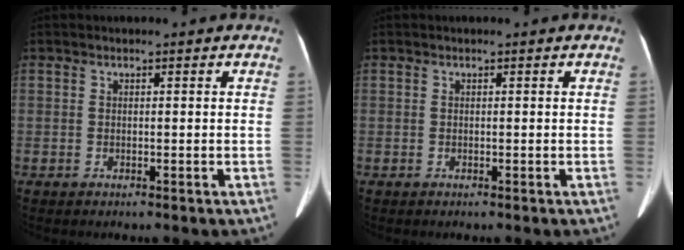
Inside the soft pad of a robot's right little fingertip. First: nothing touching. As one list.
[{"total": 0.0}]